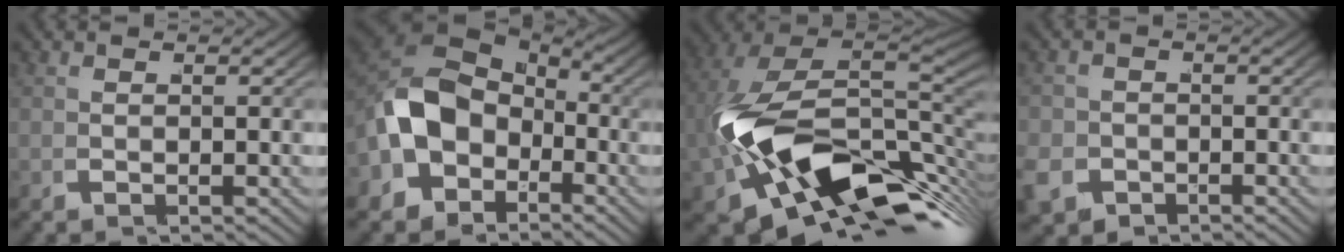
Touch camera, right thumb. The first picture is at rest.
{"total": 9.4, "force": [-1.5, 7.0, 6.1], "torque": [-0.142, -0.028, -0.015]}
{"total": 25.0, "force": [-4.2, 15.8, 18.9], "torque": [-0.336, -0.072, -0.036]}
{"total": 4.8, "force": [-2.4, 3.9, 1.3], "torque": [-0.038, -0.026, -0.037]}